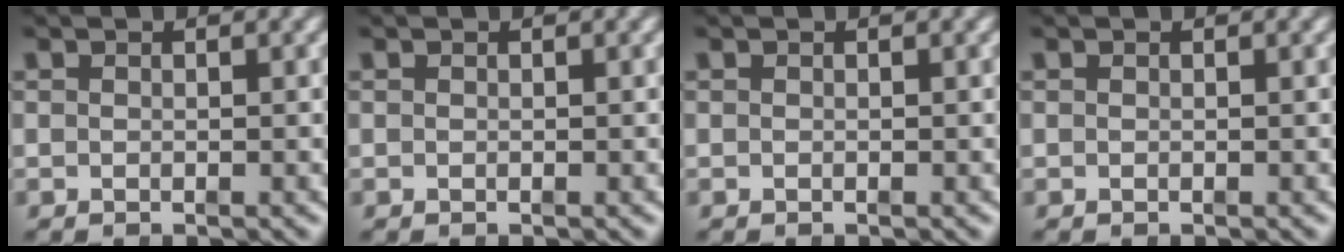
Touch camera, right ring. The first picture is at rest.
{"total": 0.0}
{"total": 0.0}
{"total": 0.0}